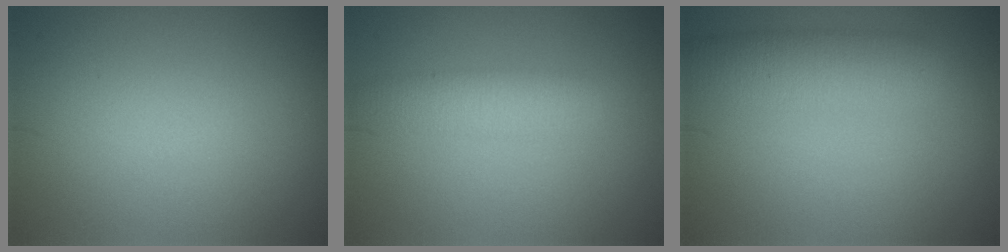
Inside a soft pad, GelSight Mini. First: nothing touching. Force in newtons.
{"total": 2.8, "press": 2.8, "slide": 0.1}
{"total": 4.2, "press": 4.2, "slide": 0.2}